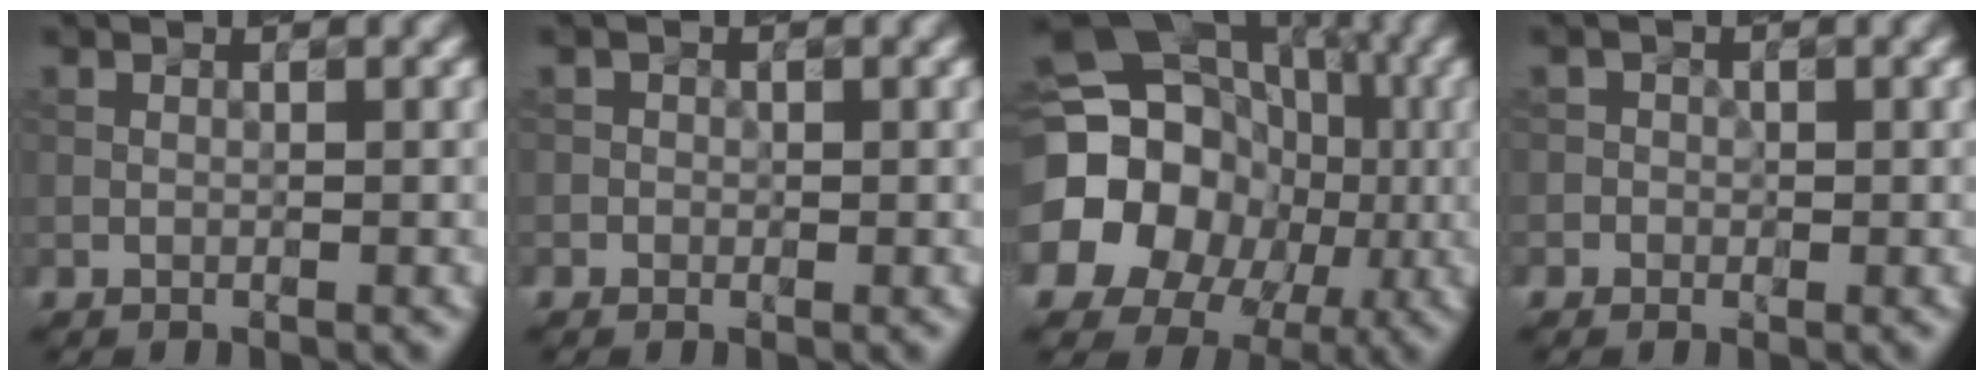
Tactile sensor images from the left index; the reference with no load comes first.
{"total": 0.7, "force": [-0.2, 0.7, 0.0], "torque": [0.008, -0.004, -0.004]}
{"total": 21.3, "force": [-2.8, 19.7, 7.5], "torque": [-0.186, 0.001, -0.073]}
{"total": 1.4, "force": [-0.2, 1.4, 0.1], "torque": [0.012, 0.004, -0.015]}